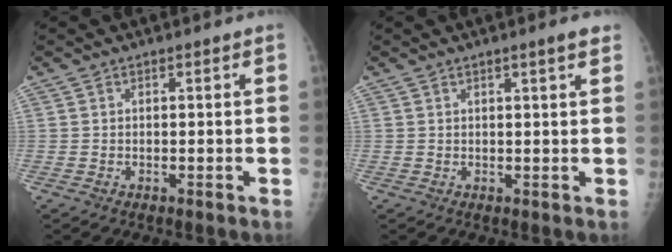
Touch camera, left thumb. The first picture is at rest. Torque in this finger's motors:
{"motor_torque": [-0.13, 0.22, 0.19, 0.13, -0.09]}